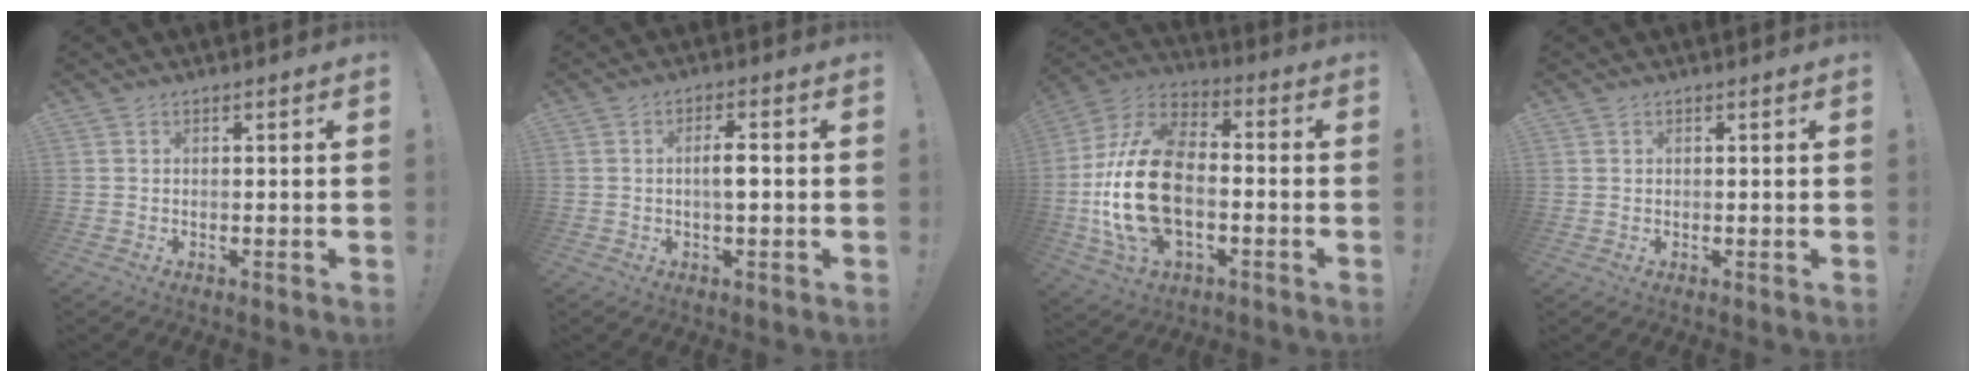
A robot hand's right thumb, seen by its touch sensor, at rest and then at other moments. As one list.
[{"total": 4.1, "force": [-0.3, 1.0, 4.0], "torque": [-0.064, 0.004, -0.010]}, {"total": 24.2, "force": [-3.5, 15.0, 18.7], "torque": [-0.362, 0.034, -0.047]}, {"total": 1.6, "force": [1.0, 1.3, 0.0], "torque": [0.010, -0.009, 0.016]}]